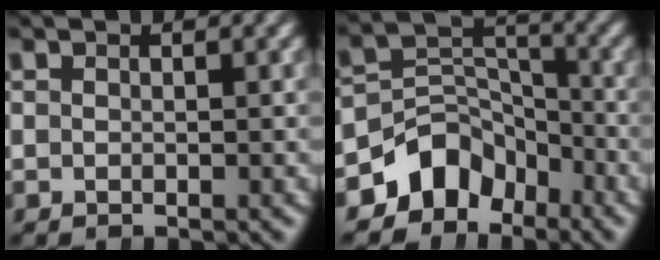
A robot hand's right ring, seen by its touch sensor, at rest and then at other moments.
{"total": 8.5, "force": [-3.8, 6.6, 3.7], "torque": [-0.059, -0.016, -0.070]}